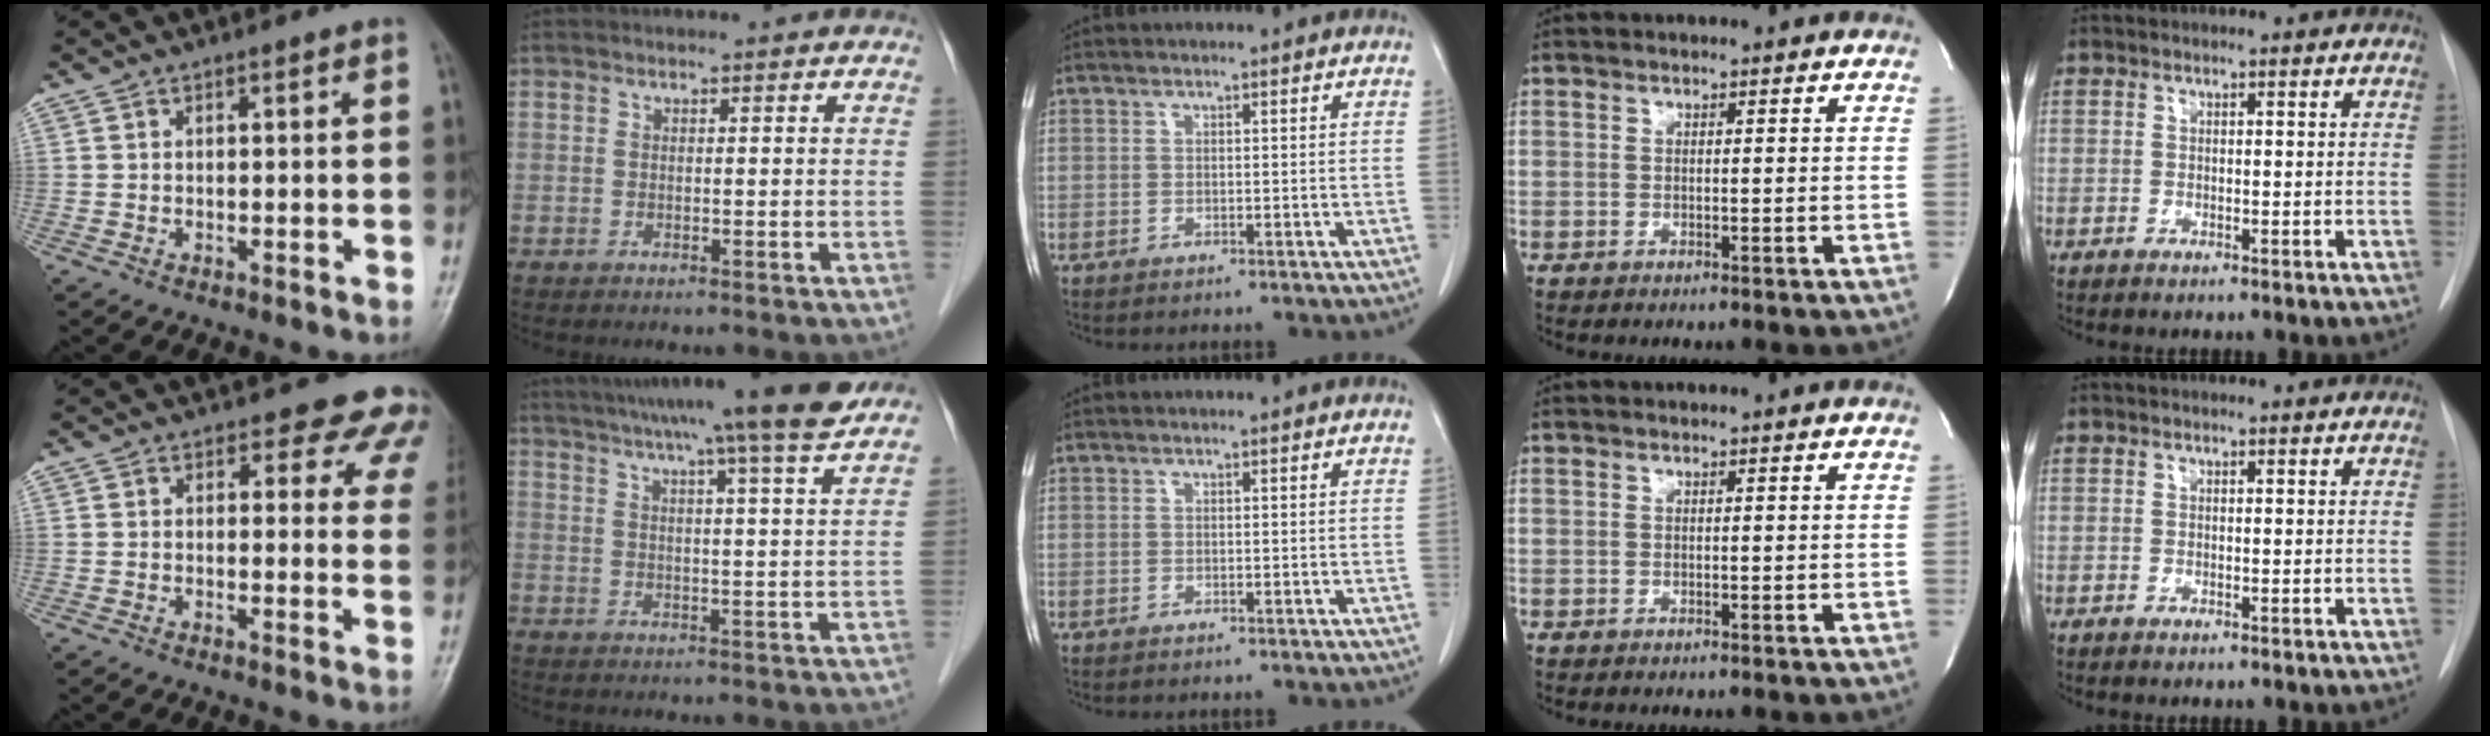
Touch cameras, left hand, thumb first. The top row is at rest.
{"thumb": {"total": 8.9, "force": [7.4, 4.2, 2.5], "torque": [0.023, -0.033, 0.054]}, "index": {"total": 15.8, "force": [13.0, -1.4, 8.9], "torque": [-0.146, 0.005, 0.172]}}